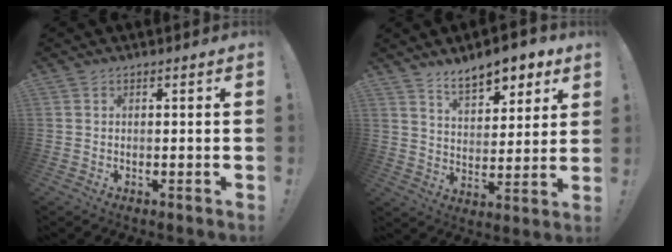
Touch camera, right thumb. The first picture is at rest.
{"total": 11.4, "force": [8.4, 5.0, 5.9], "torque": [-0.086, -0.052, 0.151]}